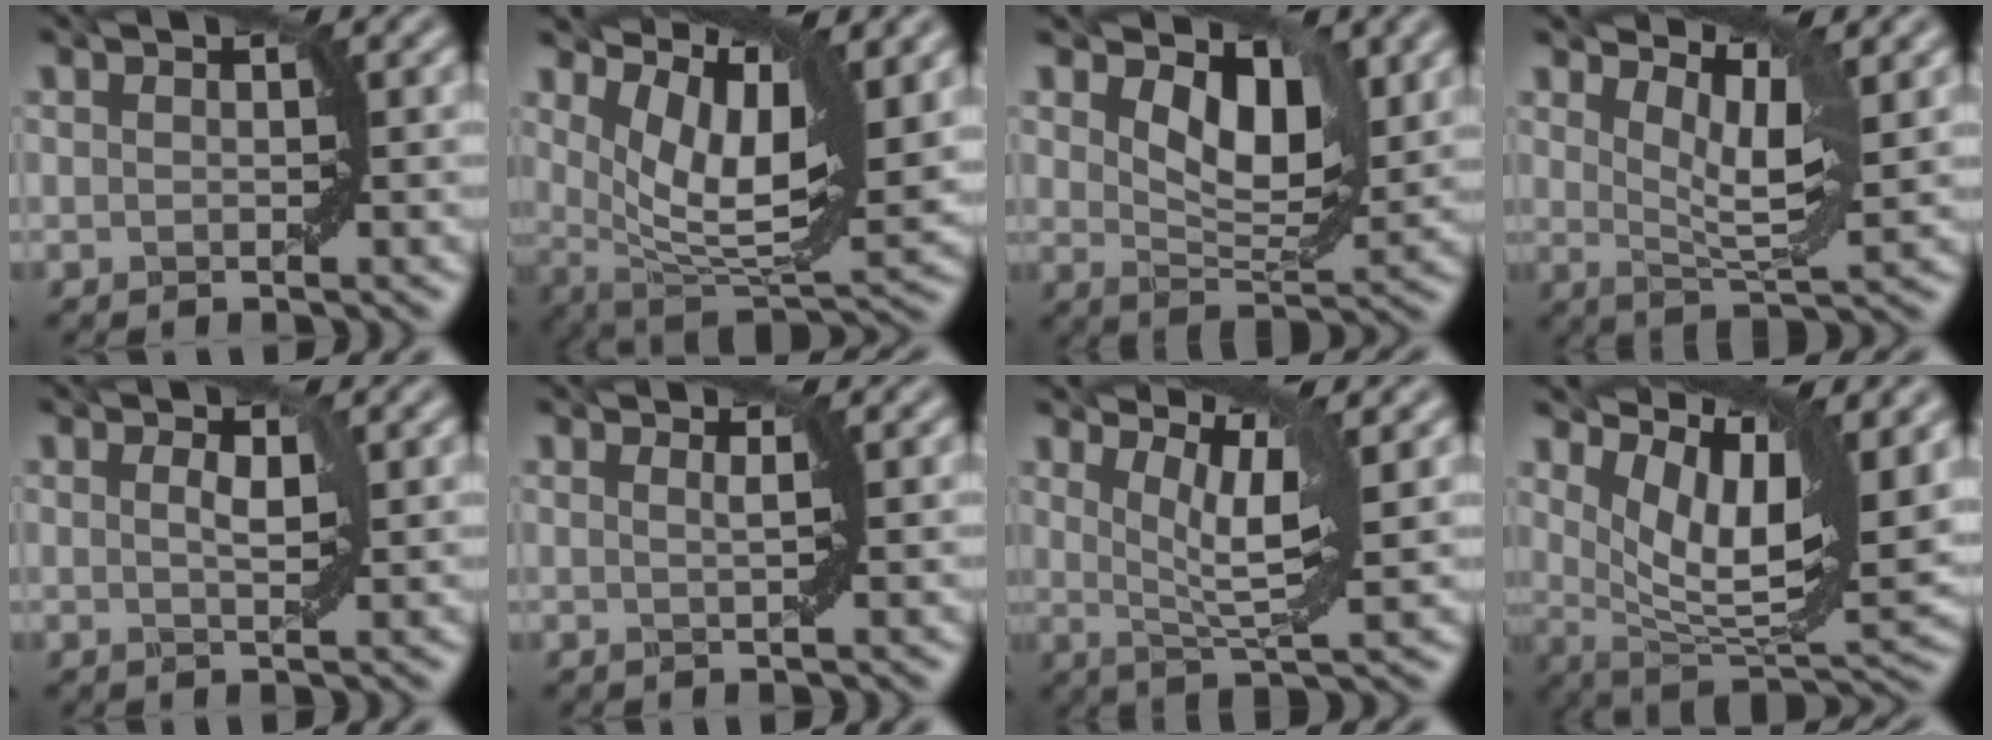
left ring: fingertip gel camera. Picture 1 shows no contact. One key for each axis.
{"total": 8.1, "fx": 3.7, "fy": 2.7, "fz": 6.6, "tx": -0.130, "ty": 0.002, "tz": 0.072}
{"total": 5.4, "fx": 1.9, "fy": 2.9, "fz": 4.2, "tx": -0.075, "ty": -0.001, "tz": 0.033}
{"total": 4.0, "fx": 2.2, "fy": 0.9, "fz": 3.1, "tx": -0.061, "ty": 0.003, "tz": 0.045}
{"total": 0.8, "fx": 0.1, "fy": 0.2, "fz": 0.8, "tx": -0.008, "ty": 0.001, "tz": 0.008}
{"total": 1.3, "fx": 0.6, "fy": 0.6, "fz": 1.0, "tx": -0.005, "ty": 0.005, "tz": -0.010}
{"total": 4.7, "fx": 1.6, "fy": 0.9, "fz": 4.3, "tx": -0.075, "ty": 0.002, "tz": 0.036}
{"total": 8.9, "fx": 4.2, "fy": 2.7, "fz": 7.4, "tx": -0.137, "ty": 0.002, "tz": 0.083}